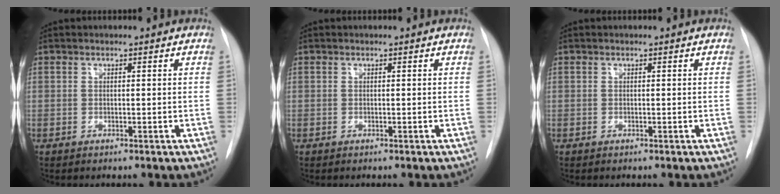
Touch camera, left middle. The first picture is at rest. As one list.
[{"total": 0.0}, {"total": 0.0}]